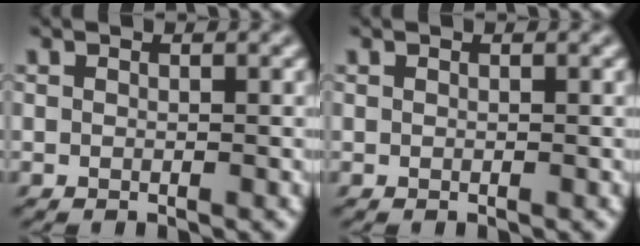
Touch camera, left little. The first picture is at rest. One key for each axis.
{"total": 0.0}